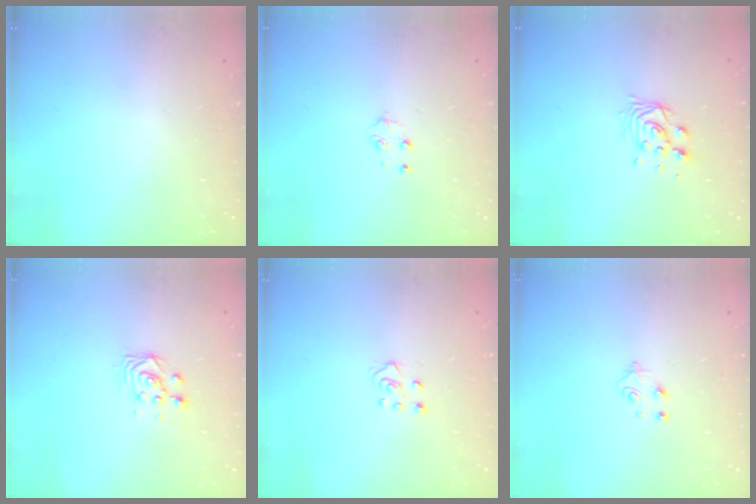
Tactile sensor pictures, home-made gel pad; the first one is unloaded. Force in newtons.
{"total": 3.9, "press": 3.8, "slide": 0.5}
{"total": 7.0, "press": 7.0, "slide": 0.4}
{"total": 3.0, "press": 3.0, "slide": 0.0}
{"total": 4.3, "press": 4.2, "slide": 0.5}
{"total": 4.9, "press": 4.9, "slide": 0.5}